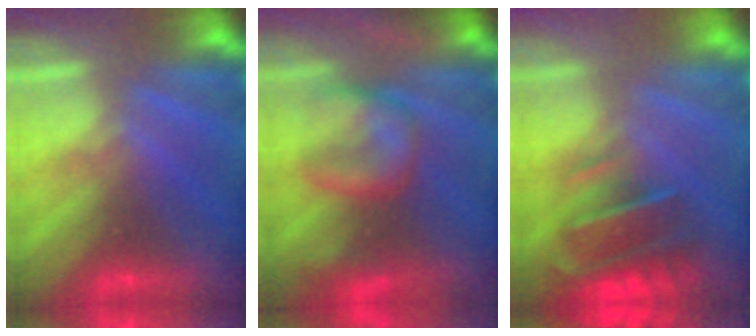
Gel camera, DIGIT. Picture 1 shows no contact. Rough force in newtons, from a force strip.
{"total": 8.0}
{"total": 7.2}